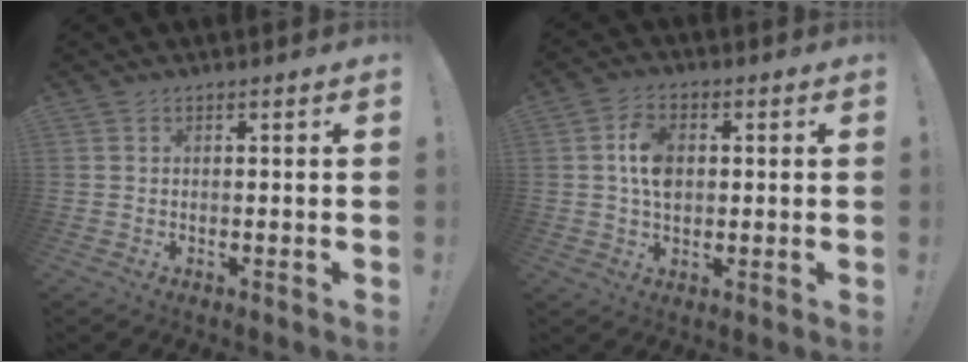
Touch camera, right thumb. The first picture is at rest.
{"total": 8.2, "force": [0.7, 5.8, 5.8], "torque": [-0.100, 0.010, 0.015]}